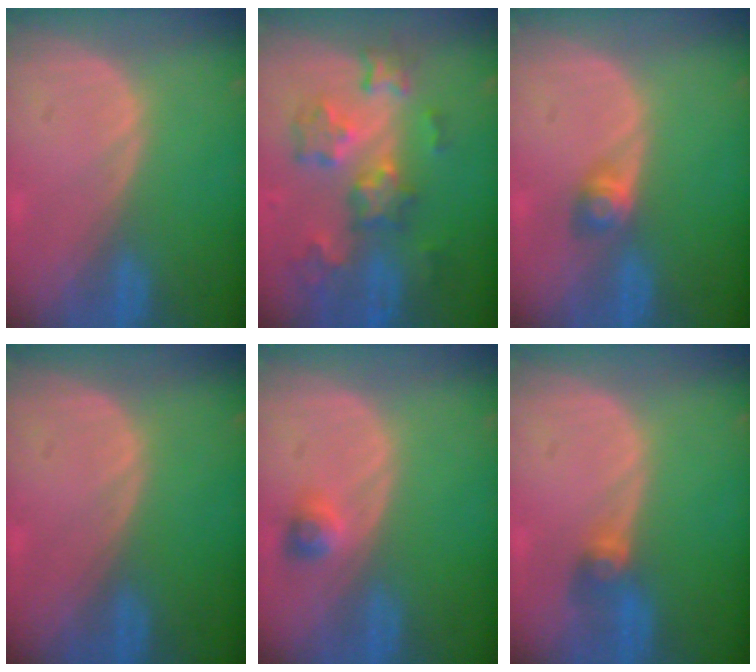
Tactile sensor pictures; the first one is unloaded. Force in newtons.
{"total": 9.2, "press": 8.1, "slide": 4.3}
{"total": 2.8, "press": 2.6, "slide": 1.2}
{"total": 0.0}
{"total": 2.3, "press": 2.2, "slide": 0.7}
{"total": 2.7, "press": 2.7, "slide": 0.1}